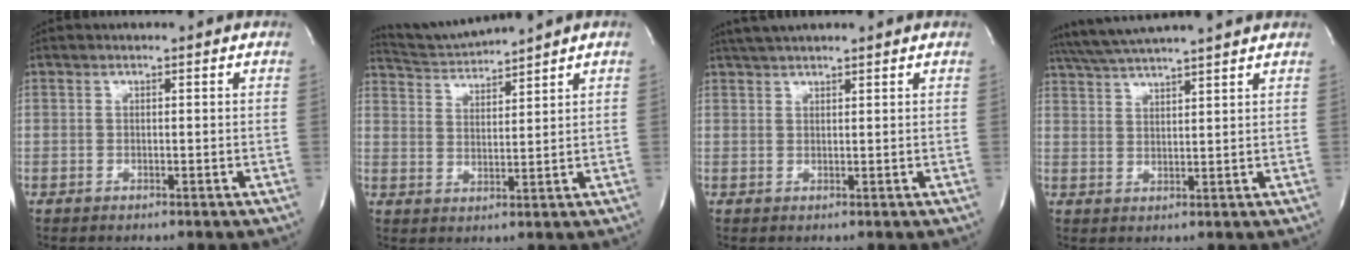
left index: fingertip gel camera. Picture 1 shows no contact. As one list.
[{"total": 5.4, "force": [5.1, -1.6, 0.0], "torque": [-0.013, -0.009, 0.106]}, {"total": 4.5, "force": [3.9, 0.4, 2.1], "torque": [-0.035, 0.022, 0.068]}, {"total": 12.0, "force": [10.8, -0.4, 5.3], "torque": [-0.100, 0.023, 0.161]}]